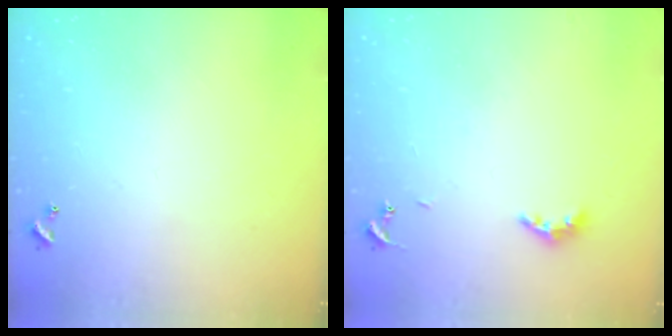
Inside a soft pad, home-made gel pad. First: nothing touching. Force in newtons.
{"total": 5.4, "press": 5.4, "slide": 0.6}